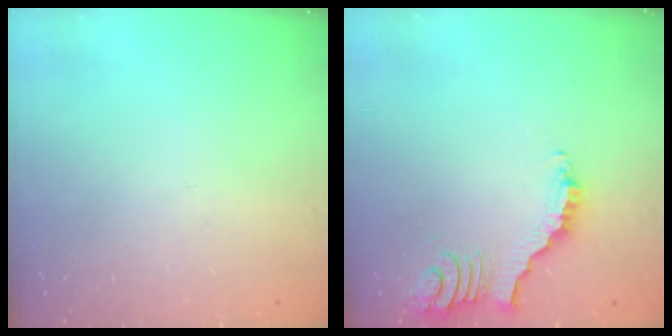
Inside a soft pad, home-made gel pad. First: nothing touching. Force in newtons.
{"total": 3.6, "press": 3.6, "slide": 0.5}